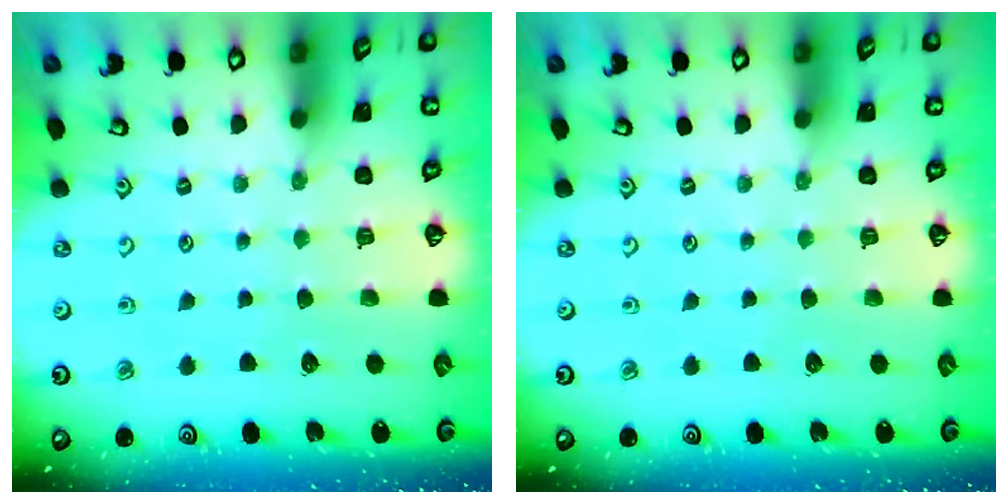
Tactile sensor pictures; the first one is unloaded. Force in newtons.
{"total": 0.0}